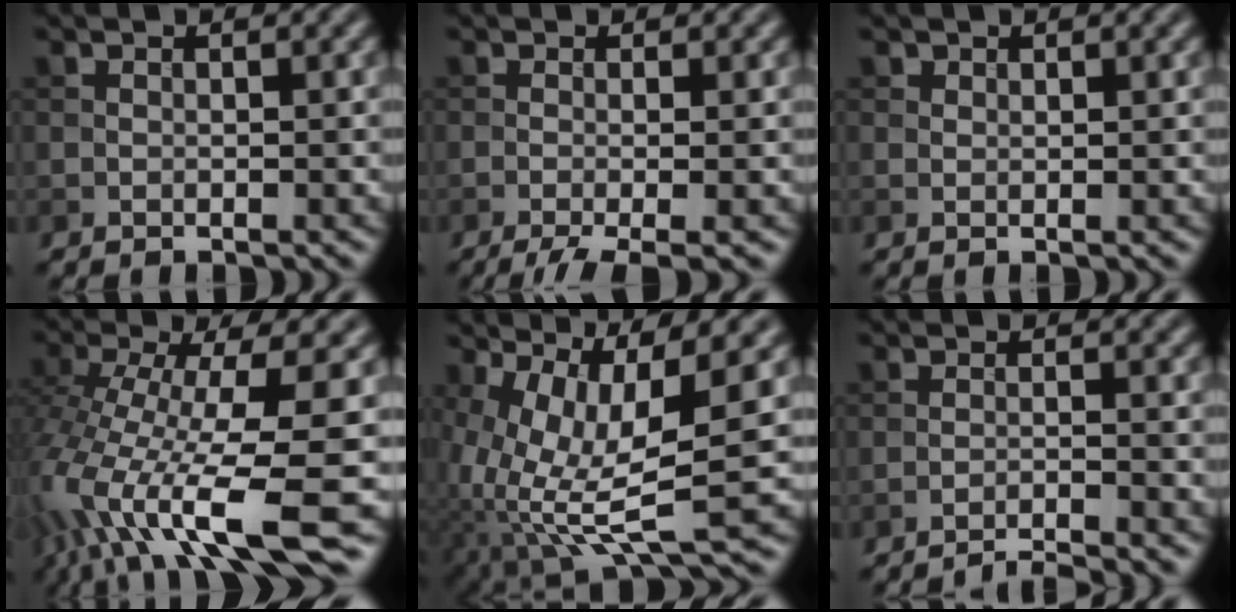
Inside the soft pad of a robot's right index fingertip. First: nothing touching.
{"total": 3.7, "force": [-1.8, 0.8, 3.1], "torque": [-0.048, -0.006, -0.038]}
{"total": 0.8, "force": [0.7, 0.4, 0.2], "torque": [-0.003, -0.002, 0.012]}
{"total": 13.6, "force": [-5.1, 3.9, 11.9], "torque": [-0.241, -0.021, -0.079]}
{"total": 10.3, "force": [-0.2, 4.1, 9.5], "torque": [-0.202, -0.025, 0.007]}
{"total": 2.7, "force": [-2.3, 0.2, 1.4], "torque": [-0.013, 0.003, -0.049]}